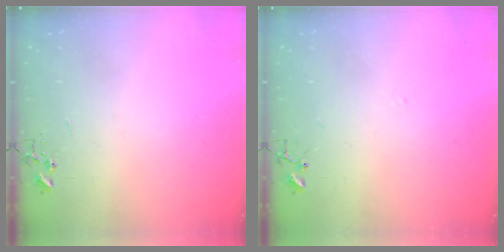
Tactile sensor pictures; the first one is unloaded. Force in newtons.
{"total": 6.1, "press": 6.0, "slide": 0.6}